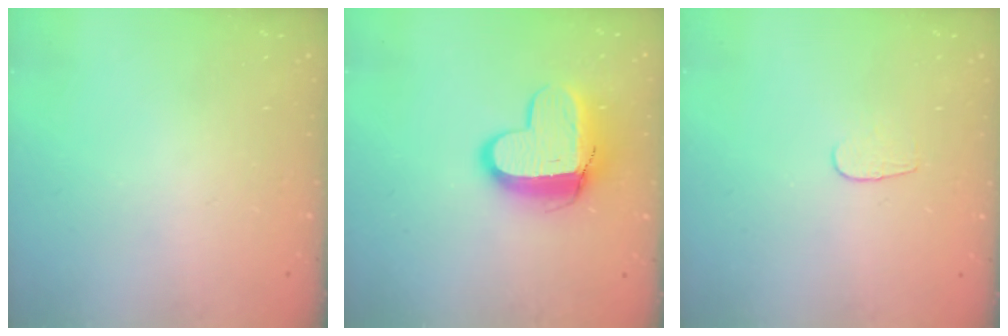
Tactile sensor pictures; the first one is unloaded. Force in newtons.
{"total": 12.7, "press": 12.7, "slide": 1.1}
{"total": 3.6, "press": 3.6, "slide": 0.3}